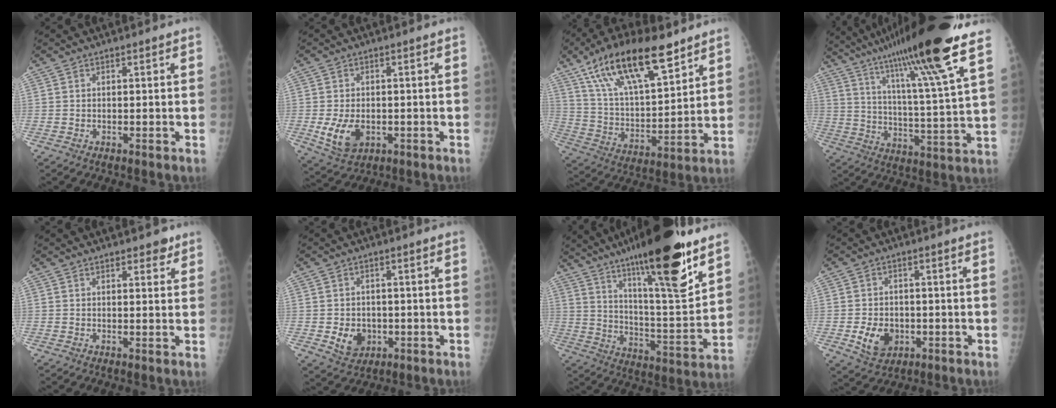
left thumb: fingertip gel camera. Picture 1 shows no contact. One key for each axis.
{"total": 7.5, "fx": -1.6, "fy": 5.0, "fz": 5.4, "tx": -0.092, "ty": 0.000, "tz": -0.016}
{"total": 21.9, "fx": 13.5, "fy": 7.8, "fz": 15.3, "tx": -0.250, "ty": -0.040, "tz": 0.250}
{"total": 23.5, "fx": 15.5, "fy": 0.9, "fz": 17.6, "tx": -0.276, "ty": -0.056, "tz": 0.250}
{"total": 2.6, "fx": 1.9, "fy": 1.2, "fz": 1.3, "tx": 0.000, "ty": -0.010, "tz": 0.023}
{"total": 5.8, "fx": -1.3, "fy": 4.7, "fz": 3.1, "tx": -0.030, "ty": 0.004, "tz": -0.009}
{"total": 24.4, "fx": 15.8, "fy": 4.3, "fz": 18.2, "tx": -0.272, "ty": -0.069, "tz": 0.258}
{"total": 7.0, "fx": -1.8, "fy": 5.3, "fz": 4.2, "tx": -0.055, "ty": 0.003, "tz": -0.021}